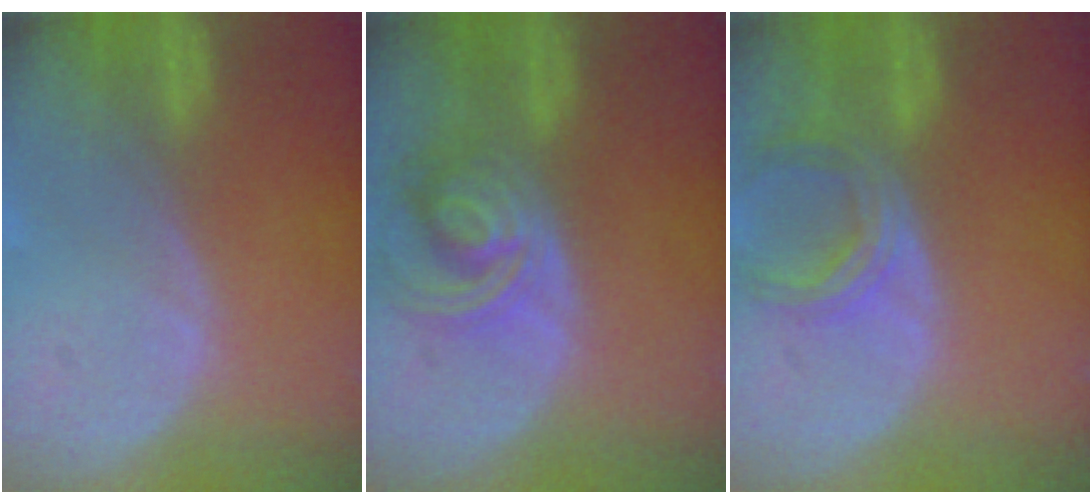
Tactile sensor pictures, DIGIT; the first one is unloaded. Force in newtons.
{"total": 7.8, "press": 6.9, "slide": 3.8}
{"total": 5.9, "press": 5.5, "slide": 2.2}